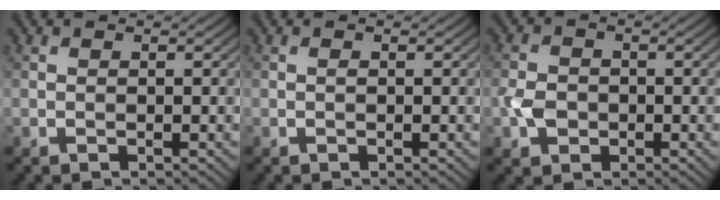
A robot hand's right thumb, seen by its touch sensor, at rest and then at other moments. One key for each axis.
{"total": 0.0}
{"total": 3.4, "fx": -1.0, "fy": 2.7, "fz": 1.7, "tx": -0.043, "ty": -0.001, "tz": -0.027}